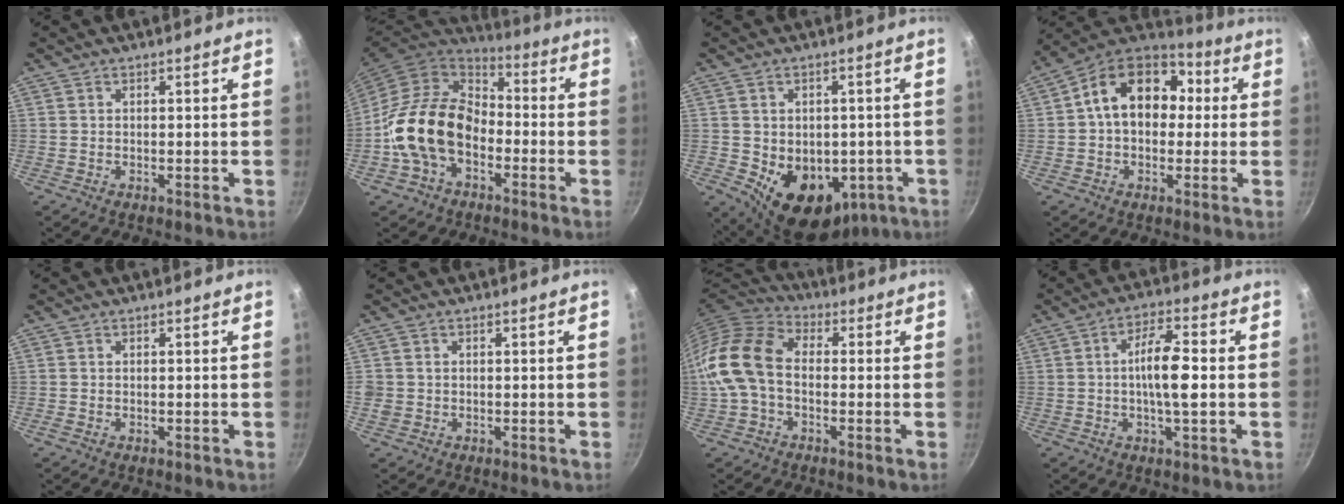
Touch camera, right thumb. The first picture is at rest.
{"total": 16.6, "force": [-4.0, 11.7, 11.2], "torque": [-0.167, 0.042, -0.088]}
{"total": 14.3, "force": [-3.0, 10.6, 9.1], "torque": [-0.101, -0.005, -0.017]}
{"total": 16.4, "force": [2.2, 12.0, 10.9], "torque": [-0.133, 0.036, 0.017]}
{"total": 0.0}
{"total": 2.1, "force": [-0.2, 2.0, 0.8], "torque": [-0.014, 0.002, -0.003]}
{"total": 13.2, "force": [-1.5, 9.1, 9.4], "torque": [-0.168, 0.038, -0.049]}
{"total": 8.8, "force": [-0.4, 2.7, 8.4], "torque": [-0.146, 0.016, -0.014]}